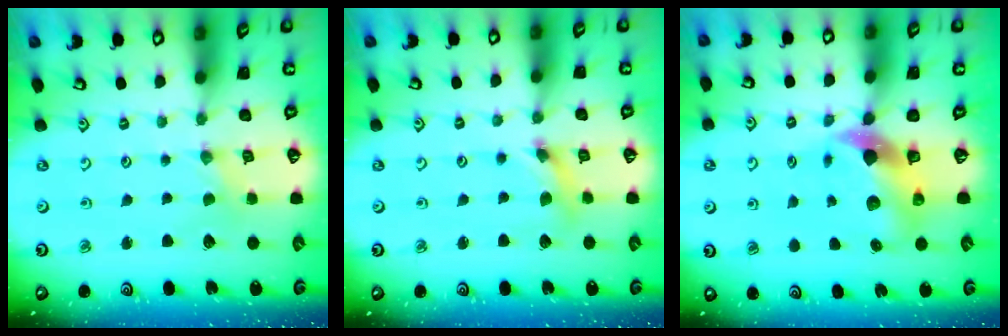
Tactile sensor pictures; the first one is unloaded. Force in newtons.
{"total": 4.5, "press": 4.4, "slide": 0.7}
{"total": 9.2, "press": 9.1, "slide": 1.3}